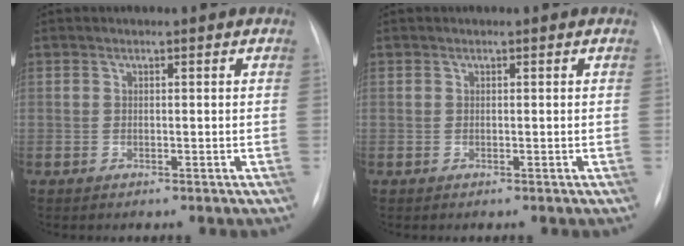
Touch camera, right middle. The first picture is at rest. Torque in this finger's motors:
{"motor_torque": [0.78, -0.77, 0.01, 0.02]}